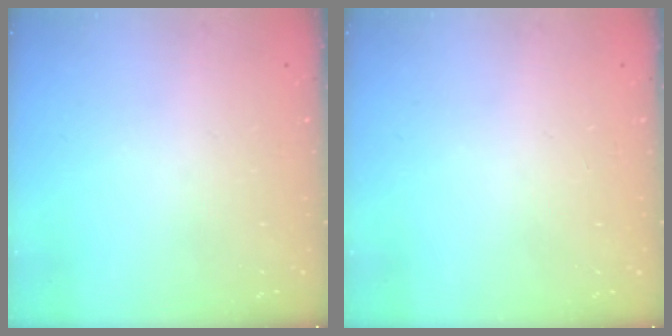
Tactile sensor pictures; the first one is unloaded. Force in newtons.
{"total": 0.0}